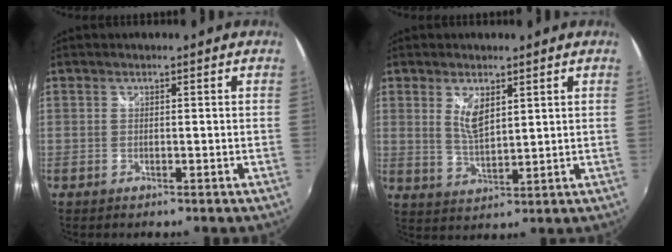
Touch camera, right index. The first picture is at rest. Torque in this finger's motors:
{"motor_torque": [0.12, 0.02, 0.09, 0.05]}